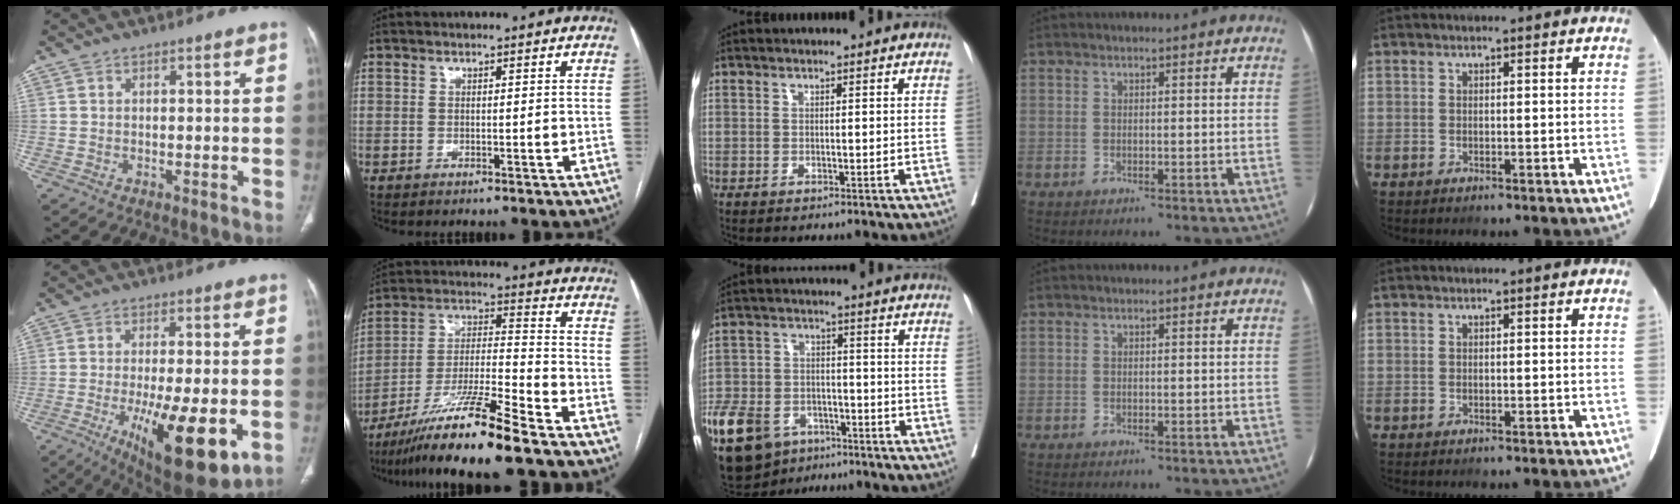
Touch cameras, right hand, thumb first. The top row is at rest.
{"thumb": {"total": 18.2, "force": [-5.5, 5.8, 16.4], "torque": [-0.234, -0.020, -0.066]}, "index": {"total": 15.1, "force": [-11.3, -0.9, 10.0], "torque": [-0.186, -0.020, -0.203]}, "middle": {"total": 21.7, "force": [-13.3, 13.3, 10.9], "torque": [-0.316, -0.023, -0.219]}}